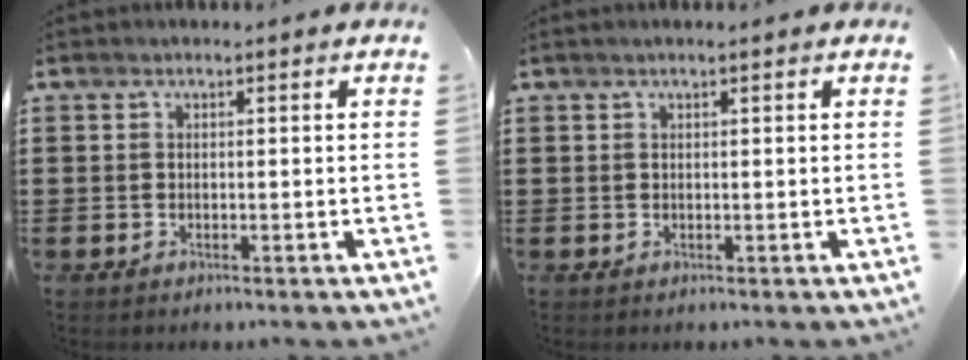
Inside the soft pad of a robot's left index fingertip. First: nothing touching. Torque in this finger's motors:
{"motor_torque": [2.14, 0.00, 0.06, 0.06]}